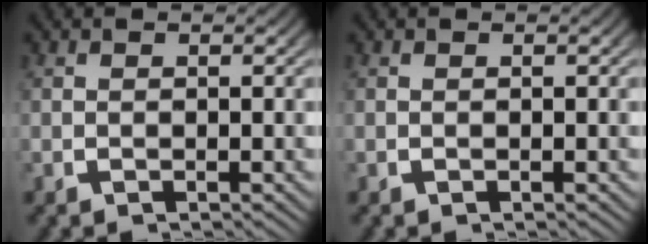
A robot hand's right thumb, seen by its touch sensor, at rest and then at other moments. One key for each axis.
{"total": 0.0}